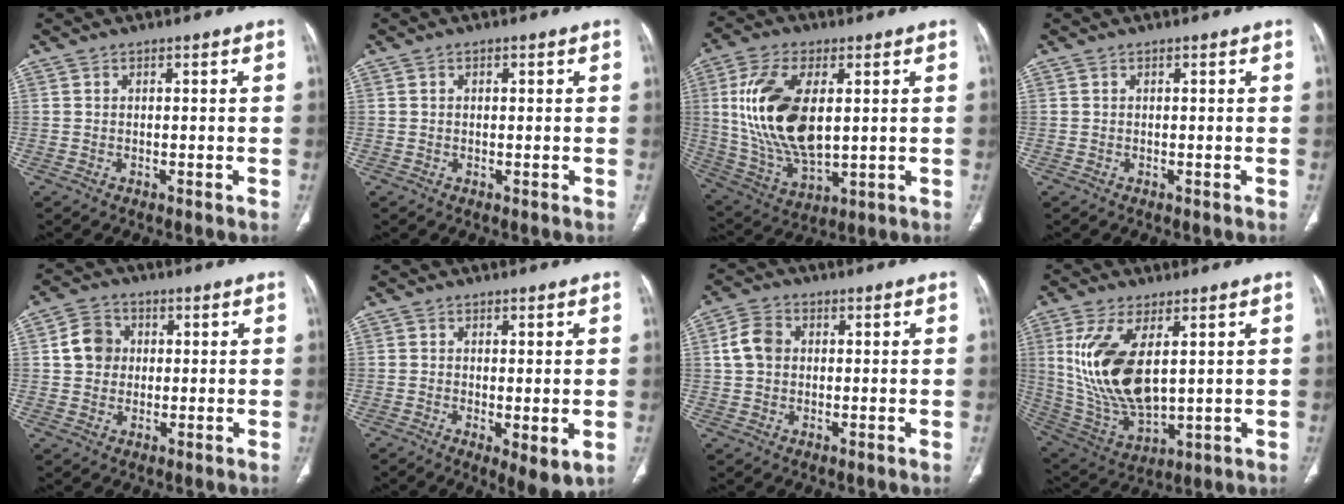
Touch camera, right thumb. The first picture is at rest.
{"total": 0.8, "force": [0.3, 0.5, 0.6], "torque": [-0.011, 0.002, 0.005]}
{"total": 18.9, "force": [2.9, 9.8, 15.9], "torque": [-0.314, -0.015, 0.065]}
{"total": 0.0}
{"total": 6.4, "force": [0.9, 5.7, 2.8], "torque": [-0.032, 0.006, 0.009]}
{"total": 5.8, "force": [-1.3, 2.0, 5.3], "torque": [-0.087, -0.020, -0.017]}
{"total": 5.7, "force": [0.7, 4.5, 3.4], "torque": [-0.060, 0.011, 0.010]}
{"total": 17.0, "force": [3.8, 8.0, 14.6], "torque": [-0.294, -0.022, 0.093]}